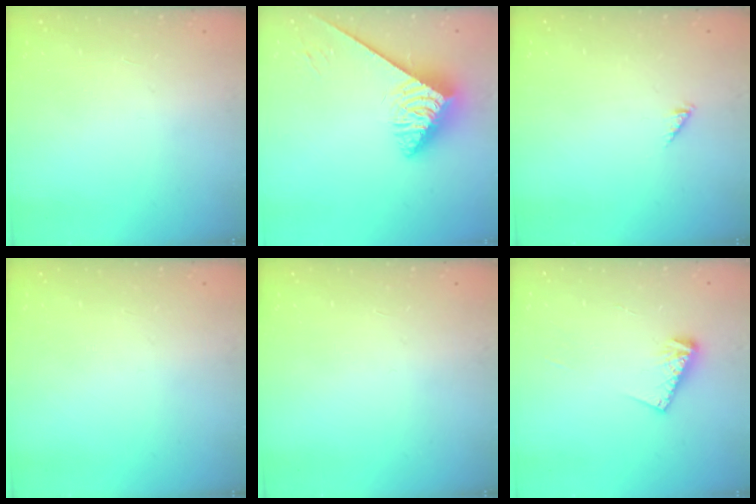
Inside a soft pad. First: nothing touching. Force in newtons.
{"total": 3.8, "press": 3.7, "slide": 0.7}
{"total": 0.0}
{"total": 0.0}
{"total": 0.0}
{"total": 7.6, "press": 7.6, "slide": 0.8}